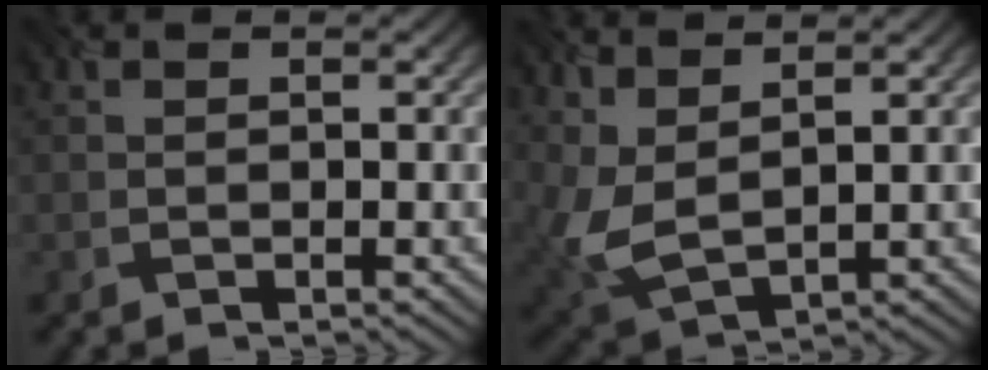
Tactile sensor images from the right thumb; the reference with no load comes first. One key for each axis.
{"total": 4.9, "fx": 2.2, "fy": 2.2, "fz": 3.8, "tx": -0.120, "ty": -0.006, "tz": 0.054}